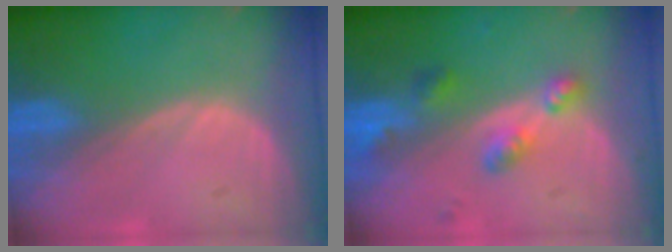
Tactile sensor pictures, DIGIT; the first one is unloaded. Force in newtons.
{"total": 5.3, "press": 4.8, "slide": 2.2}